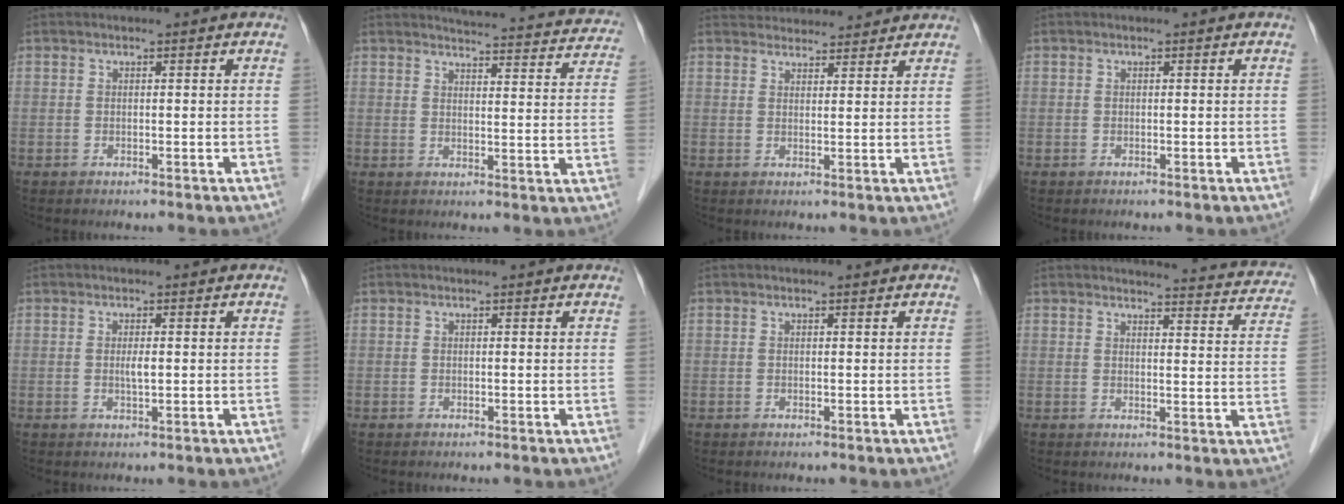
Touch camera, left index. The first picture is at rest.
{"total": 18.4, "force": [17.6, 2.7, 4.7], "torque": [-0.046, -0.042, 0.184]}
{"total": 8.7, "force": [8.4, 1.8, 1.4], "torque": [-0.016, 0.030, 0.112]}
{"total": 0.0}
{"total": 1.4, "force": [0.1, 0.2, 1.4], "torque": [-0.028, -0.001, 0.001]}
{"total": 0.9, "force": [0.9, 0.1, 0.2], "torque": [-0.009, 0.008, 0.010]}
{"total": 0.0}
{"total": 12.4, "force": [12.1, 1.6, 2.2], "torque": [-0.002, -0.049, 0.106]}